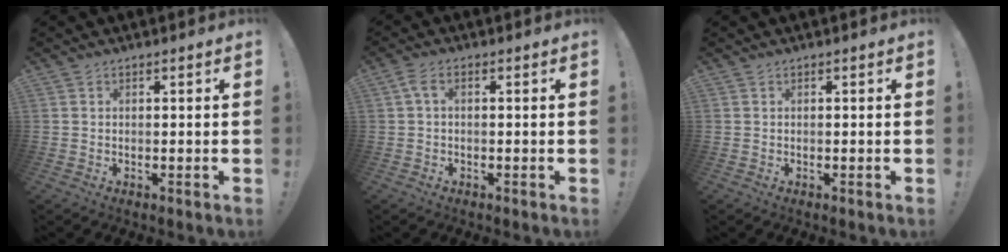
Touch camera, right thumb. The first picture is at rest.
{"total": 3.1, "force": [0.1, 1.4, 2.7], "torque": [-0.055, 0.006, 0.005]}
{"total": 0.0}